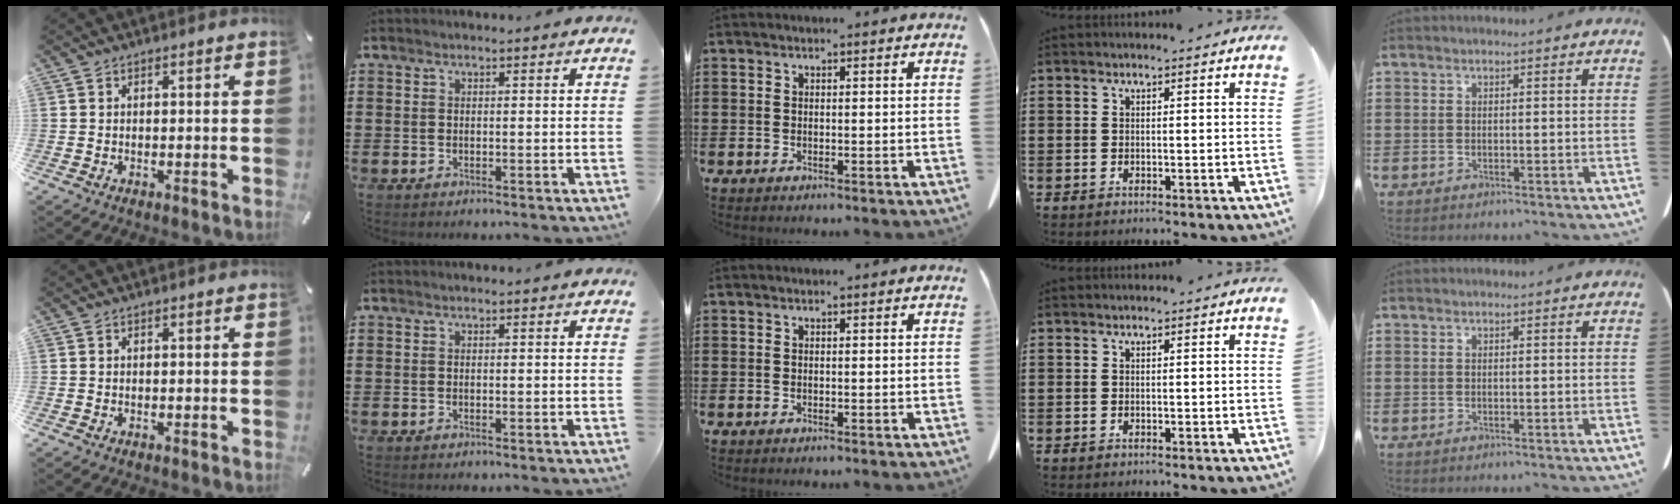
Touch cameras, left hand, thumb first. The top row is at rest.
{}